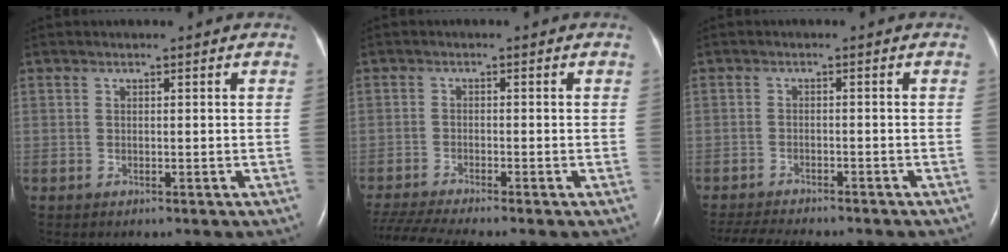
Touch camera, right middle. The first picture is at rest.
{"total": 7.7, "force": [-6.8, -0.9, 3.4], "torque": [-0.065, -0.021, -0.118]}
{"total": 9.5, "force": [-8.5, 1.4, 3.9], "torque": [-0.063, -0.012, -0.125]}